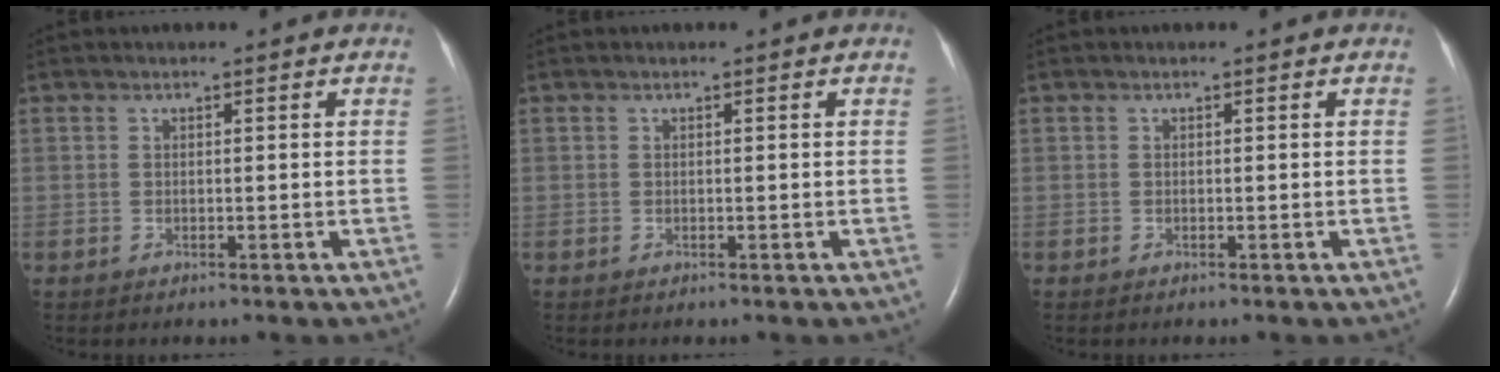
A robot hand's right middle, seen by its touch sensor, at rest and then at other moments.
{"total": 0.0}
{"total": 0.0}